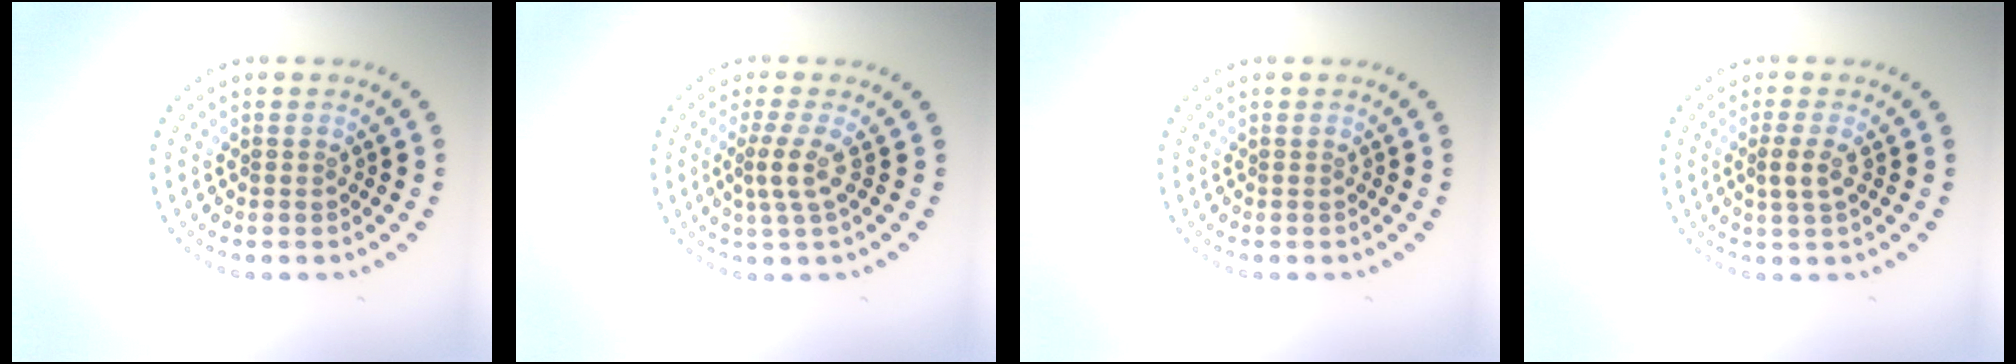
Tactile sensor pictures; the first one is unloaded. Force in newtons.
{"total": 2.5, "press": 1.6, "slide": 2.0}
{"total": 0.0}
{"total": 1.9, "press": 1.8, "slide": 0.7}